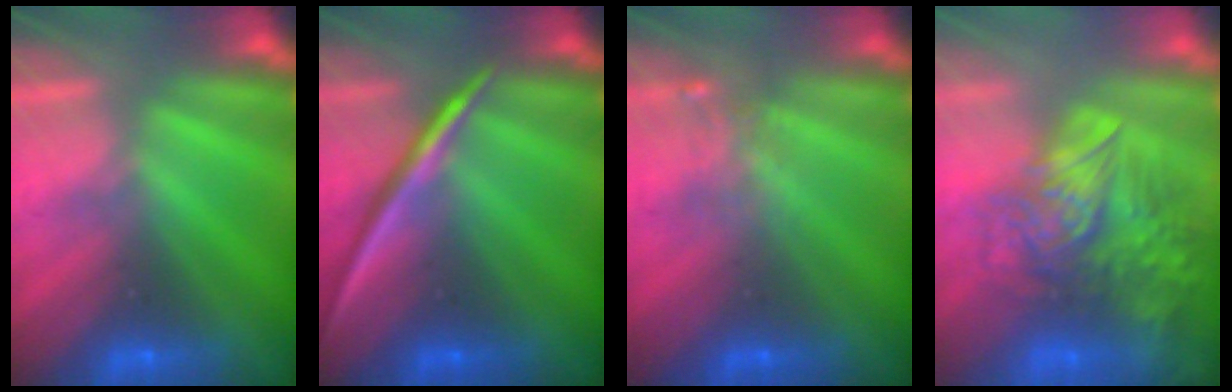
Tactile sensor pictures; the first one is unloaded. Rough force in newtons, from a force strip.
{"total": 2.2}
{"total": 2.2}
{"total": 8.5}